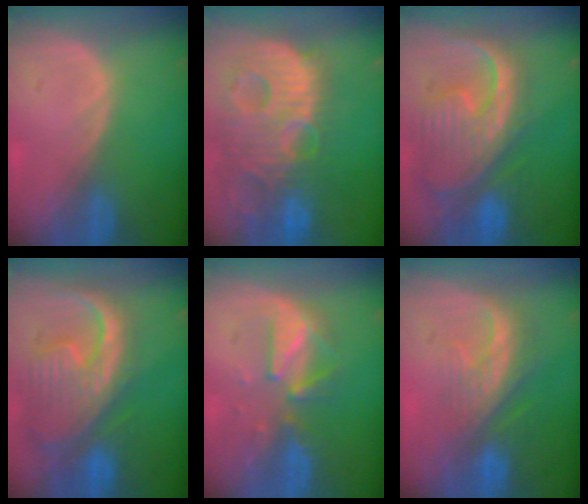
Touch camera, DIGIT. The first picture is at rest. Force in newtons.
{"total": 14.1, "press": 12.2, "slide": 7.0}
{"total": 12.7, "press": 10.9, "slide": 6.5}
{"total": 12.8, "press": 10.9, "slide": 6.6}
{"total": 6.0, "press": 6.0, "slide": 0.6}
{"total": 7.9, "press": 7.2, "slide": 3.4}